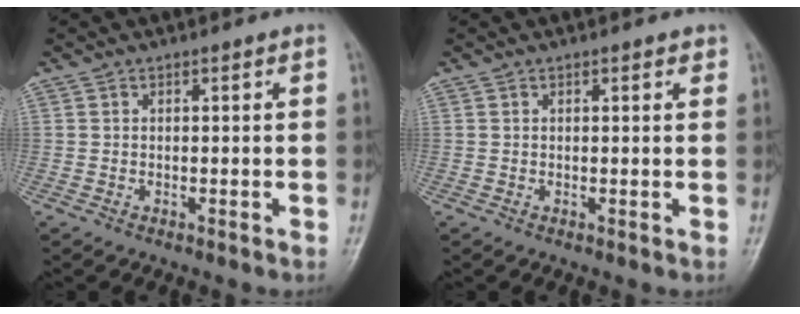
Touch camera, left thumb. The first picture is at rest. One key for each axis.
{"total": 1.2, "fx": 0.6, "fy": 0.4, "fz": 0.8, "tx": -0.010, "ty": 0.000, "tz": 0.006}